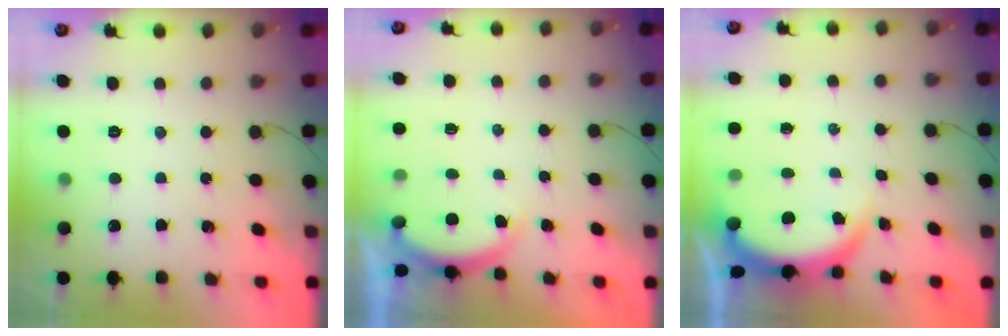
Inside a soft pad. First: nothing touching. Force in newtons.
{"total": 3.0, "press": 2.9, "slide": 0.6}
{"total": 3.8, "press": 3.8, "slide": 0.2}